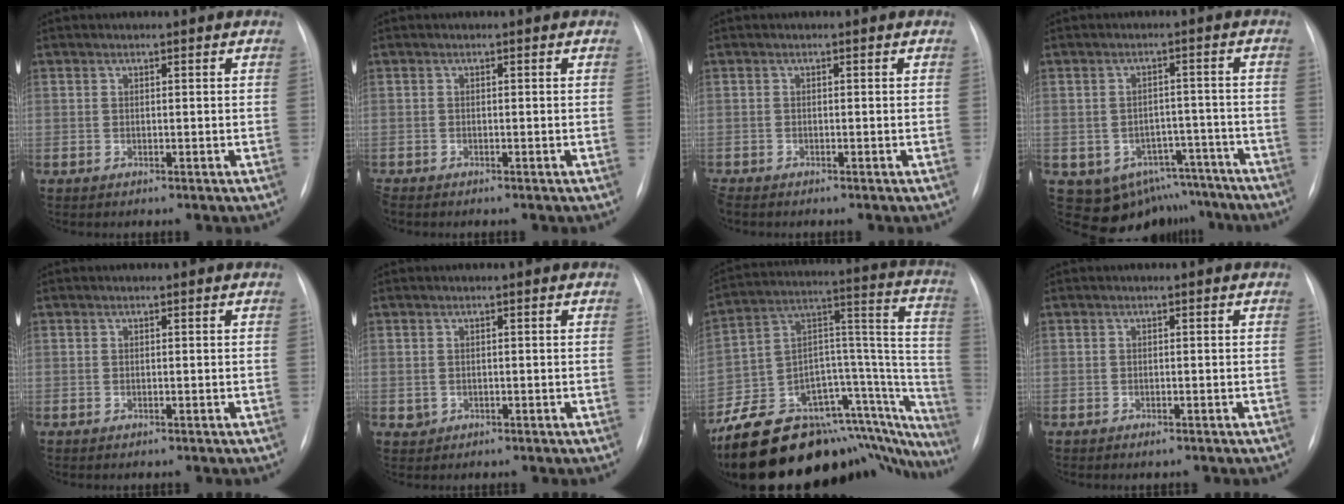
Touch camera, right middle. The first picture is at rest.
{"total": 0.8, "force": [-0.8, 0.2, 0.2], "torque": [-0.007, -0.002, -0.014]}
{"total": 1.0, "force": [-1.0, 0.2, 0.3], "torque": [-0.009, -0.003, -0.017]}
{"total": 10.8, "force": [-7.4, 7.5, 2.4], "torque": [-0.024, 0.036, -0.087]}
{"total": 0.0}
{"total": 1.1, "force": [-0.2, 1.1, 0.2], "torque": [-0.004, 0.003, 0.001]}
{"total": 34.9, "force": [-28.0, 11.8, 17.1], "torque": [-0.161, 0.037, -0.394]}
{"total": 0.7, "force": [-0.5, 0.2, 0.3], "torque": [-0.008, -0.002, -0.006]}